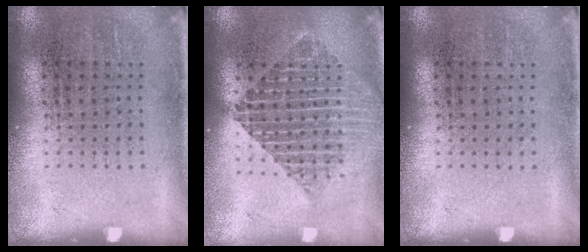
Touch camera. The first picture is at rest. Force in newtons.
{"total": 2.0, "press": 1.6, "slide": 1.2}
{"total": 0.0}